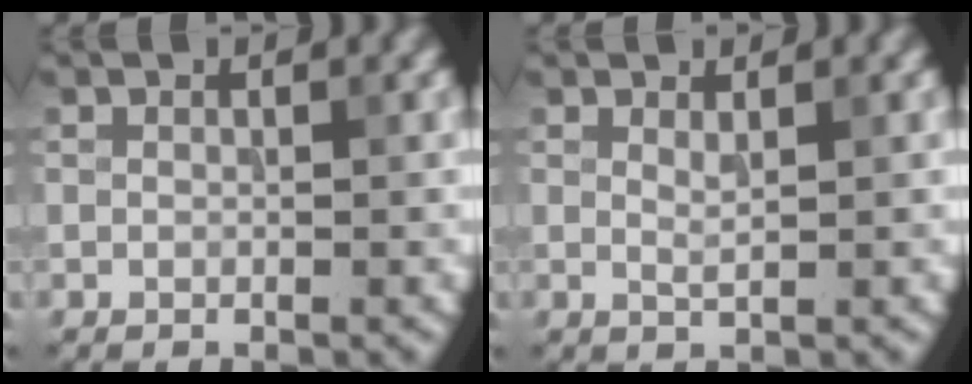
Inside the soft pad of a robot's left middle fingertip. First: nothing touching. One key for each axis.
{"total": 0.9, "fx": 0.5, "fy": 0.2, "fz": 0.7, "tx": -0.013, "ty": -0.003, "tz": 0.010}